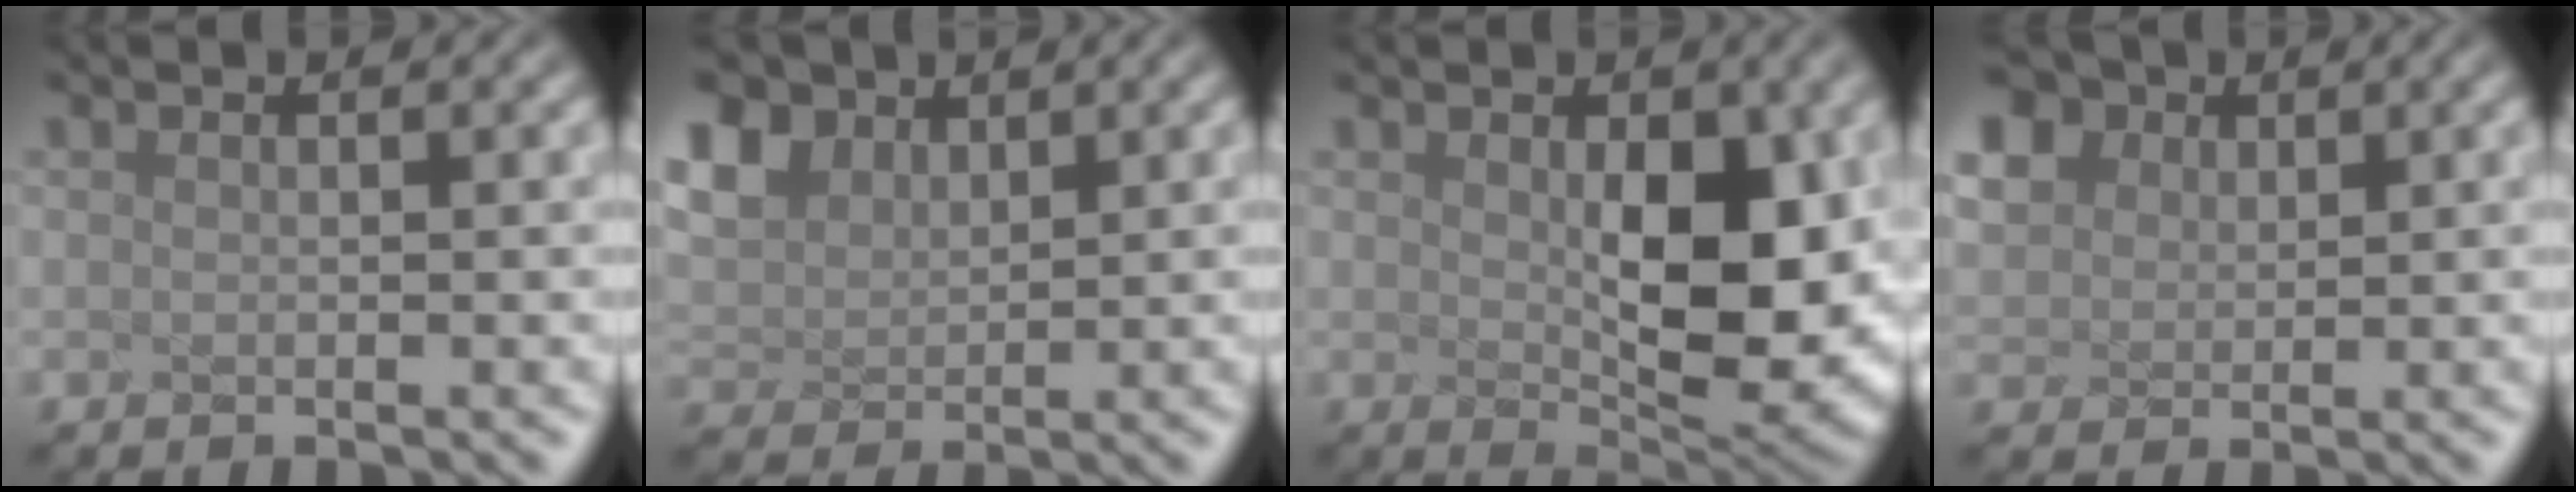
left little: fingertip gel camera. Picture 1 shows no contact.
{"total": 2.7, "force": [1.8, 1.8, 1.0], "torque": [-0.073, 0.004, 0.071]}
{"total": 6.8, "force": [-0.2, 2.7, 6.2], "torque": [-0.122, -0.018, 0.046]}
{"total": 5.7, "force": [3.2, 4.1, 2.2], "torque": [-0.119, 0.024, 0.093]}